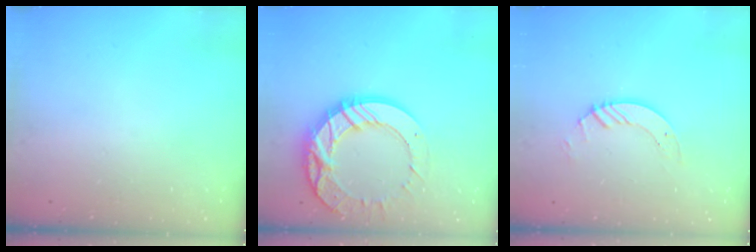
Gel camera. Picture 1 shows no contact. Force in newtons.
{"total": 17.7, "press": 17.6, "slide": 1.5}
{"total": 4.0, "press": 4.0, "slide": 0.3}